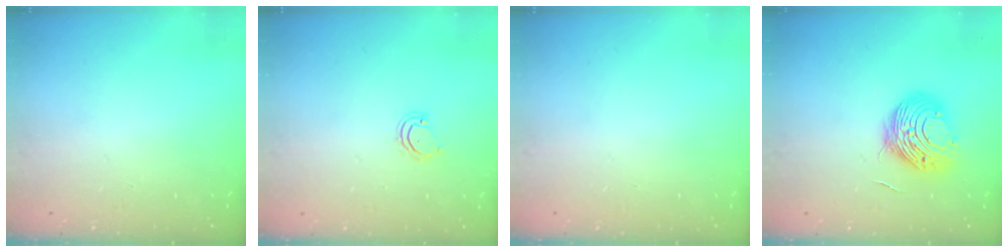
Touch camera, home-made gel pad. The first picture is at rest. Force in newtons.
{"total": 2.9, "press": 2.9, "slide": 0.3}
{"total": 0.0}
{"total": 10.4, "press": 10.4, "slide": 0.4}